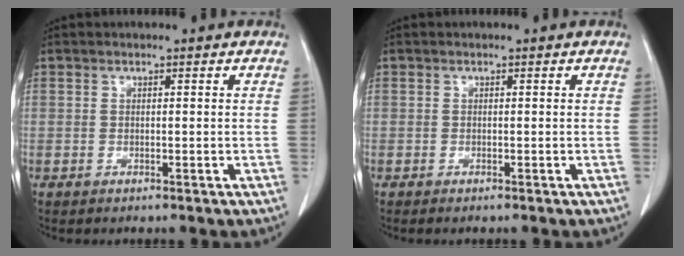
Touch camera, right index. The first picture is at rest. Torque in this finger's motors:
{"motor_torque": [0.05, -0.21, 0.06, 0.01]}